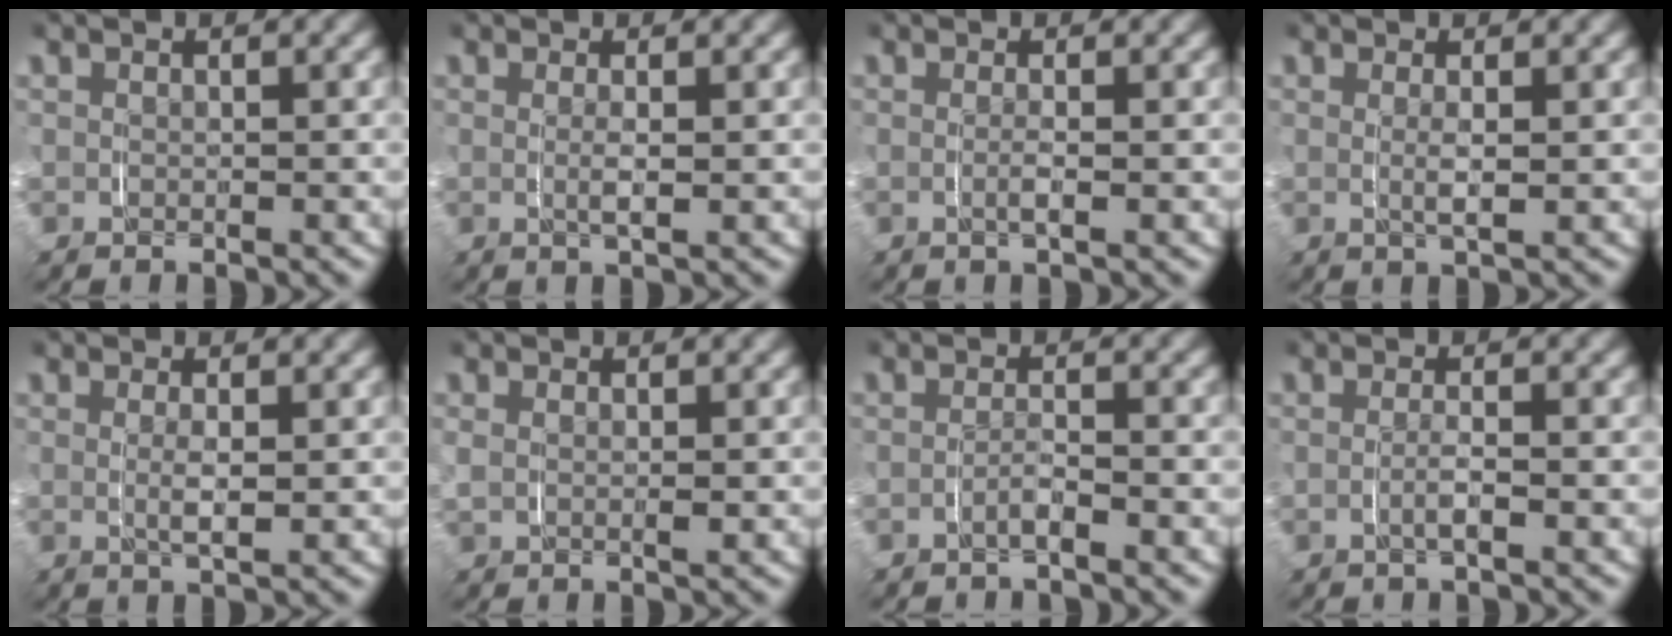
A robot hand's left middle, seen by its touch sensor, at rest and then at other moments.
{"total": 1.3, "force": [0.0, -0.1, 1.3], "torque": [-0.024, -0.005, 0.004]}
{"total": 1.0, "force": [-0.2, -0.2, 0.9], "torque": [-0.017, -0.005, -0.002]}
{"total": 1.5, "force": [0.1, -0.1, 1.5], "torque": [-0.028, -0.006, 0.006]}
{"total": 1.8, "force": [0.2, 0.1, 1.8], "torque": [-0.032, -0.007, 0.008]}
{"total": 1.5, "force": [0.4, 0.9, 1.2], "torque": [-0.031, -0.003, 0.011]}
{"total": 1.4, "force": [-1.1, -0.1, 0.8], "torque": [-0.017, -0.003, -0.021]}
{"total": 1.3, "force": [-0.5, -0.1, 1.2], "torque": [-0.023, -0.004, -0.008]}